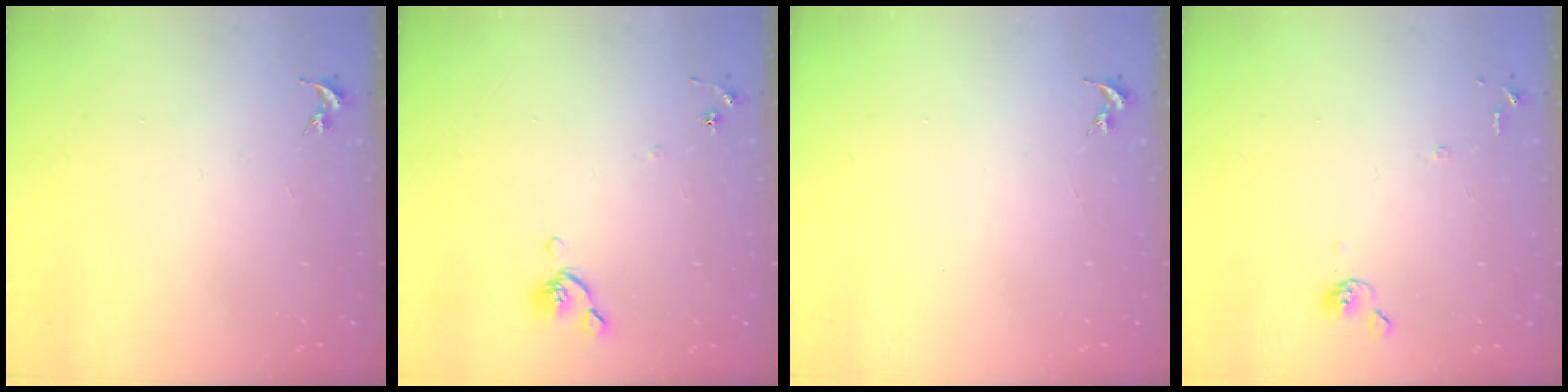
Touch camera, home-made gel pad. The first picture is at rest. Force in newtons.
{"total": 5.4, "press": 5.3, "slide": 1.1}
{"total": 0.0}
{"total": 6.6, "press": 6.6, "slide": 0.6}